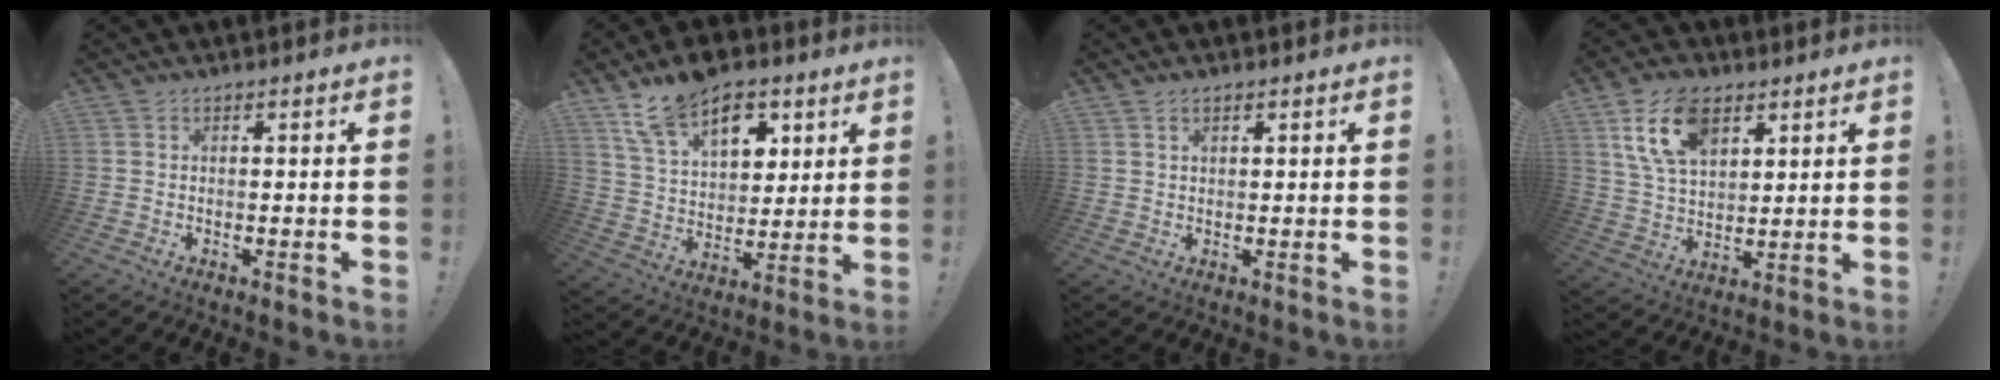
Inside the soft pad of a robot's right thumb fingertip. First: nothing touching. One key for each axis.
{"total": 16.4, "fx": 9.8, "fy": 9.9, "fz": 8.7, "tx": -0.132, "ty": -0.060, "tz": 0.179}
{"total": 1.4, "fx": 0.9, "fy": 0.7, "fz": 0.8, "tx": -0.008, "ty": -0.003, "tz": 0.015}
{"total": 14.3, "fx": 7.3, "fy": 8.3, "fz": 9.0, "tx": -0.163, "ty": -0.017, "tz": 0.136}